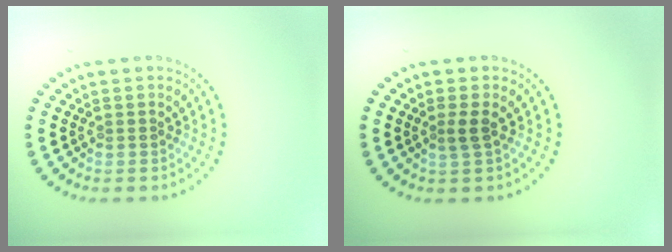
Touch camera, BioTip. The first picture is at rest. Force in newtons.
{"total": 1.2, "press": 1.0, "slide": 0.8}